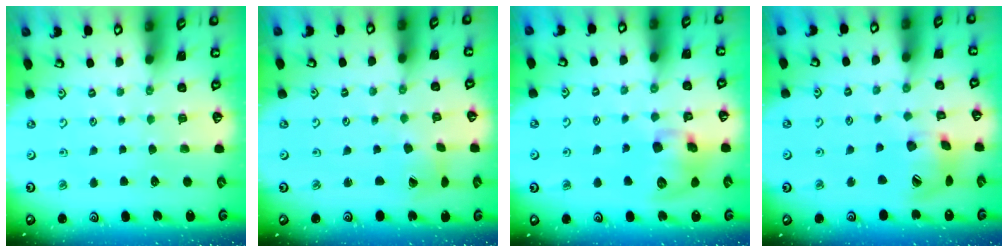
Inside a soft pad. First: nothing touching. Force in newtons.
{"total": 1.8, "press": 1.7, "slide": 0.2}
{"total": 11.7, "press": 11.5, "slide": 2.0}
{"total": 15.0, "press": 14.9, "slide": 2.1}